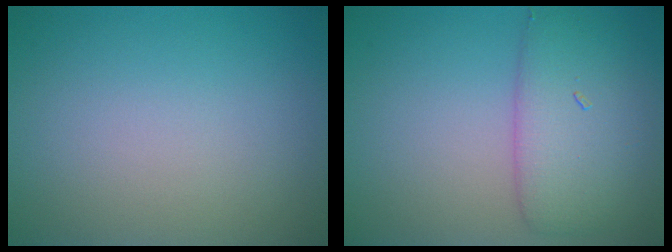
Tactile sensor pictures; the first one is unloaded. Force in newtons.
{"total": 4.9, "press": 4.9, "slide": 0.2}